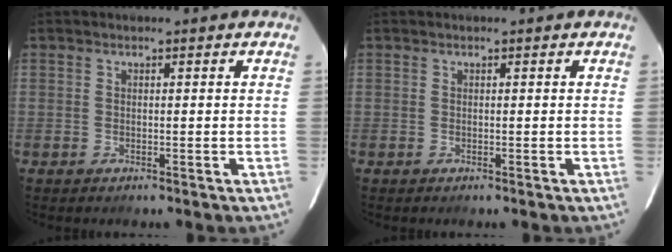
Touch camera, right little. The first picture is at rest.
{"total": 0.0}